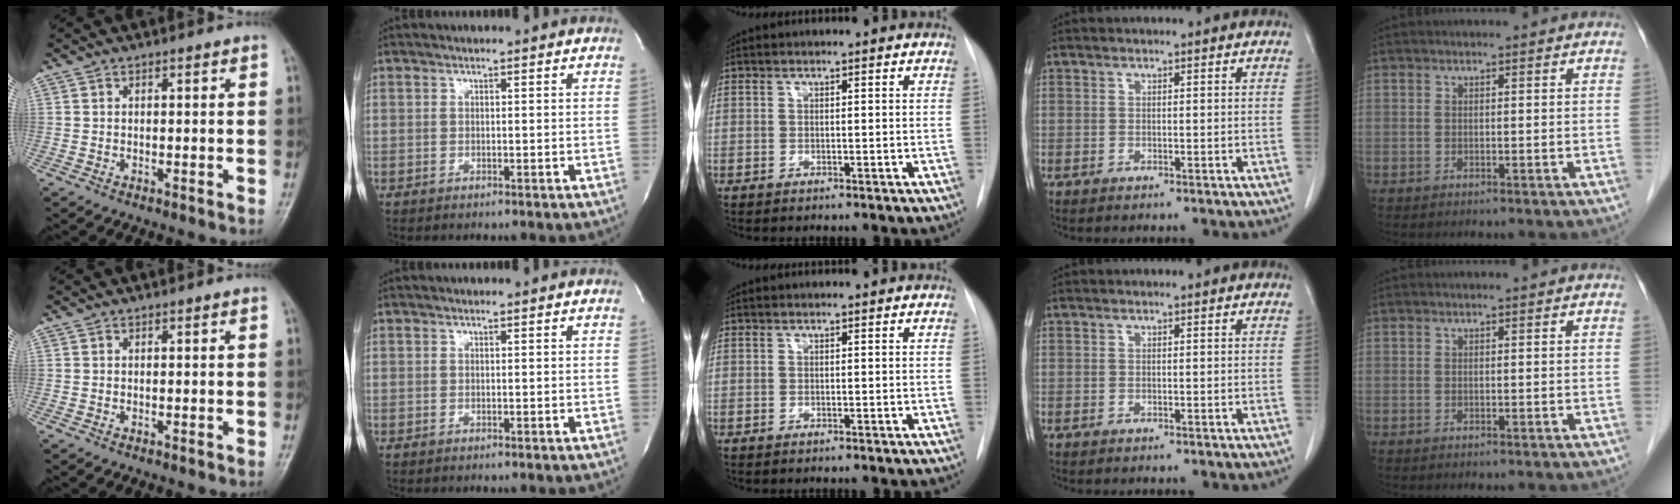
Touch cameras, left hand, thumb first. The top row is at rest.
{}